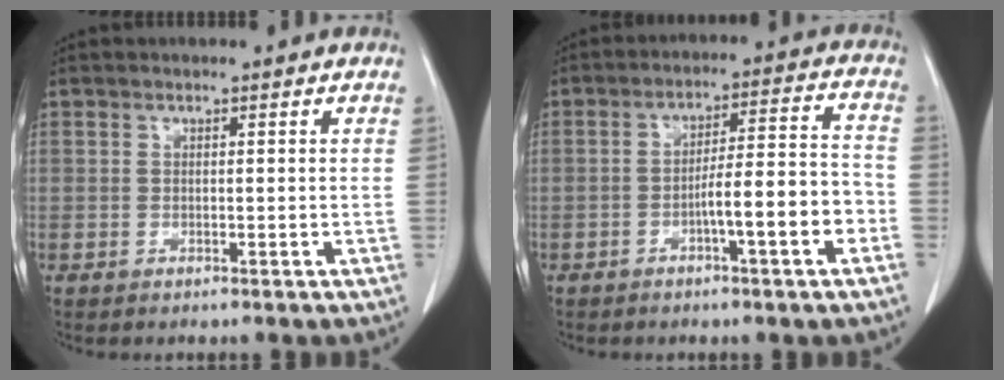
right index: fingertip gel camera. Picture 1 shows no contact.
{"total": 9.4, "force": [-3.6, 0.8, 8.7], "torque": [-0.134, 0.022, -0.055]}